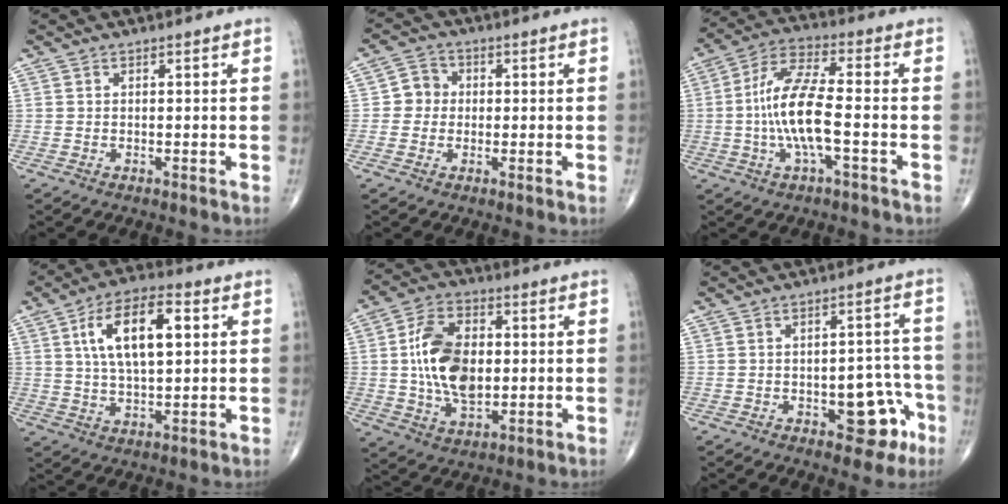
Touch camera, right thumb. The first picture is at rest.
{"total": 4.1, "force": [-0.1, 3.9, 1.4], "torque": [0.002, 0.009, -0.010]}
{"total": 11.2, "force": [-1.7, 2.8, 10.7], "torque": [-0.221, 0.020, -0.035]}
{"total": 13.7, "force": [3.6, 6.1, 11.8], "torque": [-0.196, 0.005, 0.061]}
{"total": 14.5, "force": [0.7, 8.8, 11.5], "torque": [-0.191, 0.005, 0.013]}
{"total": 9.6, "force": [-4.0, 5.1, 7.1], "torque": [-0.047, 0.037, -0.043]}